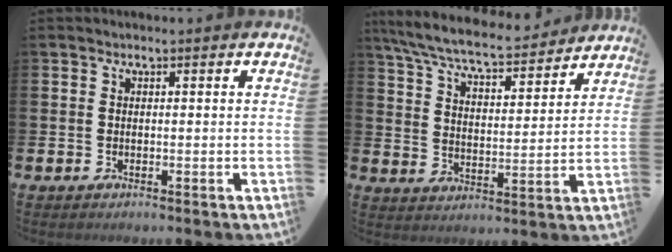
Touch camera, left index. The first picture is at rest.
{"total": 7.9, "force": [7.3, 1.1, 2.8], "torque": [-0.088, -0.046, 0.128]}